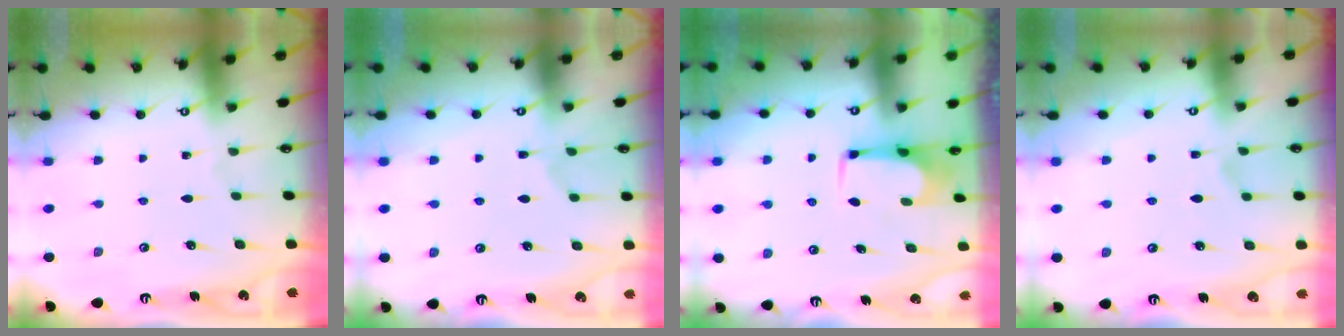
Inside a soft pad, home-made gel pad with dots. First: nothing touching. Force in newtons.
{"total": 2.6, "press": 2.3, "slide": 1.1}
{"total": 3.4, "press": 3.4, "slide": 0.2}
{"total": 2.9, "press": 2.7, "slide": 1.1}